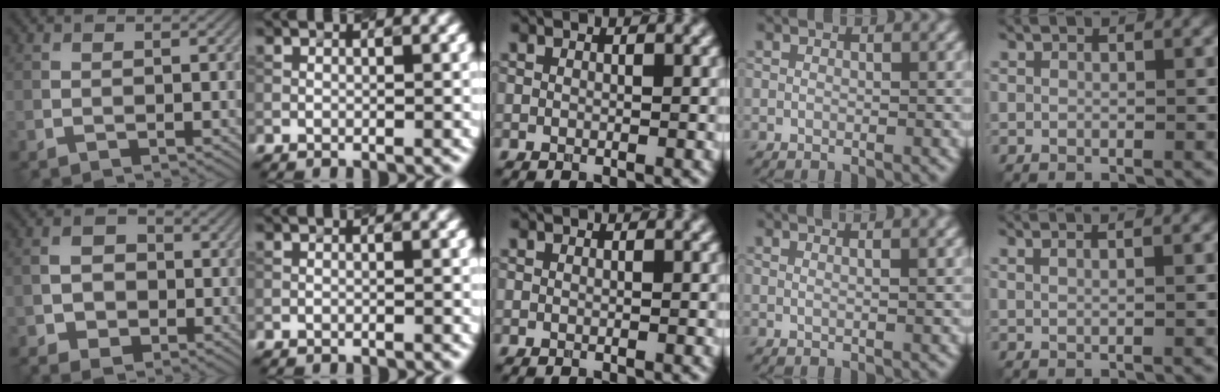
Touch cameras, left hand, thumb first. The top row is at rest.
{"thumb": {"total": 4.5, "force": [-1.1, 3.6, 2.5], "torque": [-0.045, -0.004, -0.019]}, "index": {"total": 0.5, "force": [-0.5, 0.0, 0.2], "torque": [-0.002, -0.001, -0.012]}, "ring": {"total": 2.8, "force": [1.4, 1.2, 2.1], "torque": [-0.002, 0.007, -0.007]}, "little": {"total": 2.1, "force": [1.3, 0.8, 1.5], "torque": [-0.009, 0.003, 0.002]}}